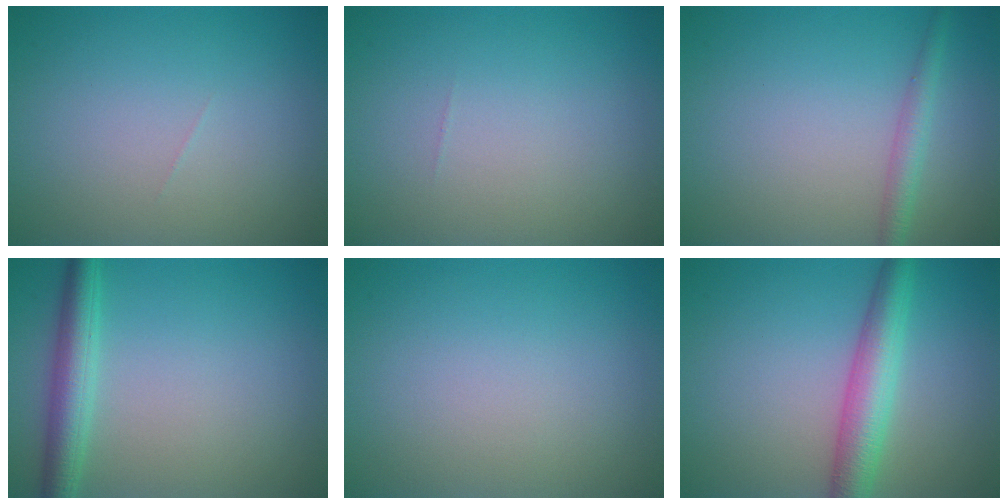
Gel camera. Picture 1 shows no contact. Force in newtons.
{"total": 0.0}
{"total": 2.0, "press": 2.0, "slide": 0.0}
{"total": 3.6, "press": 3.6, "slide": 0.1}
{"total": 0.0}
{"total": 4.7, "press": 4.7, "slide": 0.1}